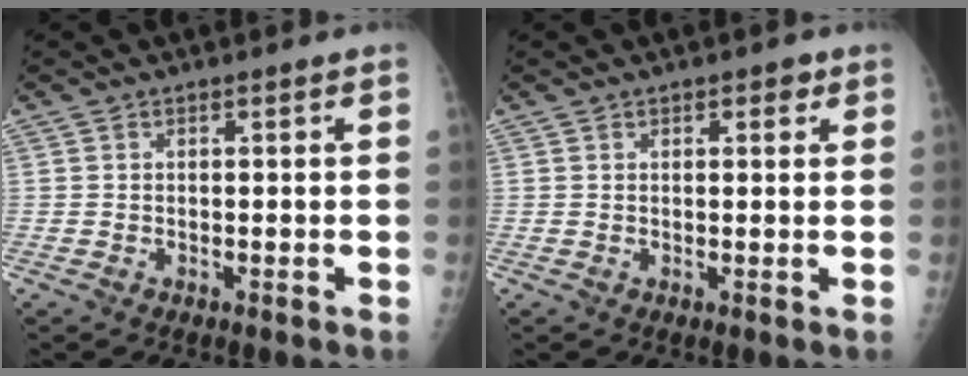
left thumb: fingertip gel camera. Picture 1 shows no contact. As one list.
[{"total": 2.0, "force": [1.1, 1.0, 1.3], "torque": [-0.006, -0.002, 0.013]}]